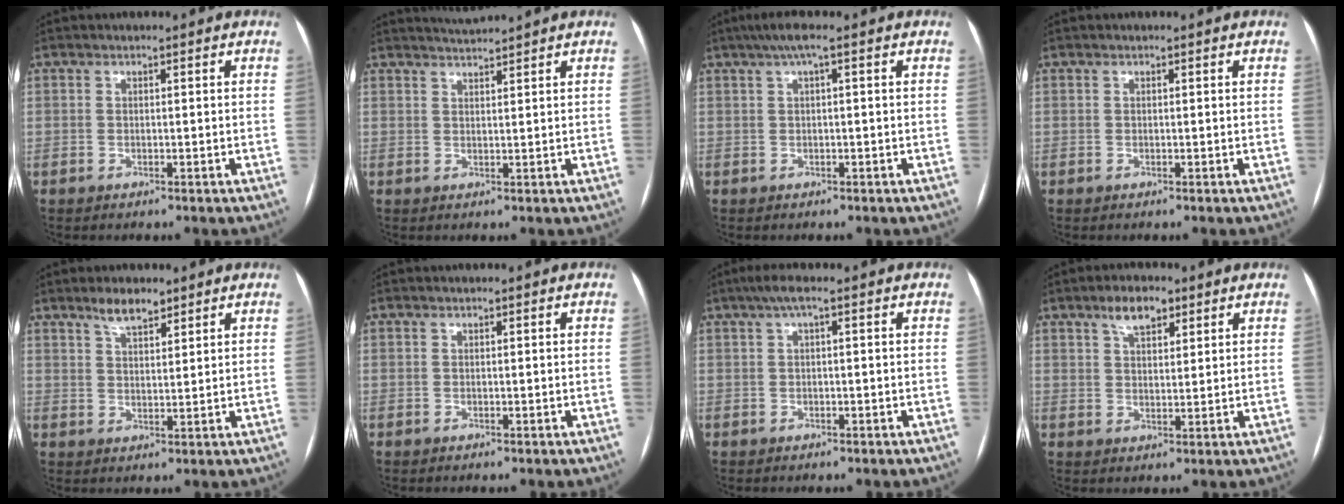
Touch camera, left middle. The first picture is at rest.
{"total": 2.5, "force": [2.2, -1.1, -0.2], "torque": [-0.002, -0.001, 0.048]}
{"total": 3.1, "force": [1.4, 0.0, 2.8], "torque": [-0.054, 0.022, 0.028]}
{"total": 0.0}
{"total": 4.0, "force": [3.2, 1.1, 2.1], "torque": [-0.046, 0.001, 0.058]}
{"total": 0.0}
{"total": 2.6, "force": [1.1, 0.2, 2.3], "torque": [-0.046, 0.020, 0.021]}
{"total": 4.8, "force": [3.1, 1.9, 3.1], "torque": [-0.061, 0.009, 0.054]}